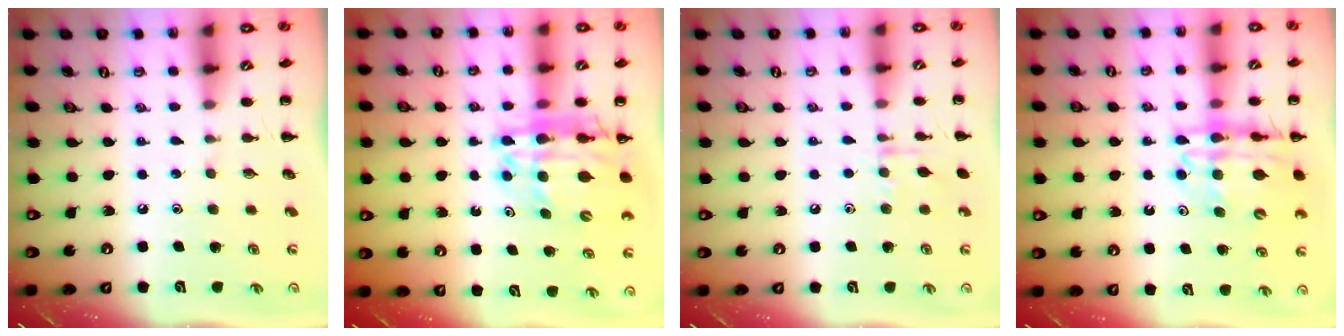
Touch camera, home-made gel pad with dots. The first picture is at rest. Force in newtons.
{"total": 16.8, "press": 16.2, "slide": 4.5}
{"total": 6.5, "press": 6.5, "slide": 1.1}
{"total": 16.8, "press": 16.3, "slide": 3.9}